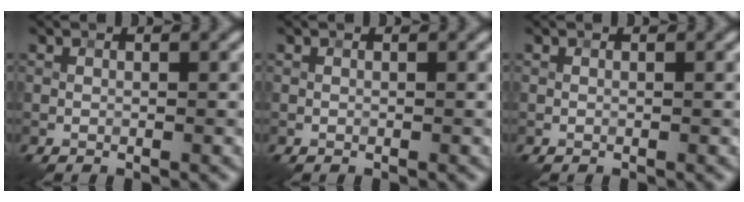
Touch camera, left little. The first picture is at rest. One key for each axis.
{"total": 0.0}
{"total": 0.0}